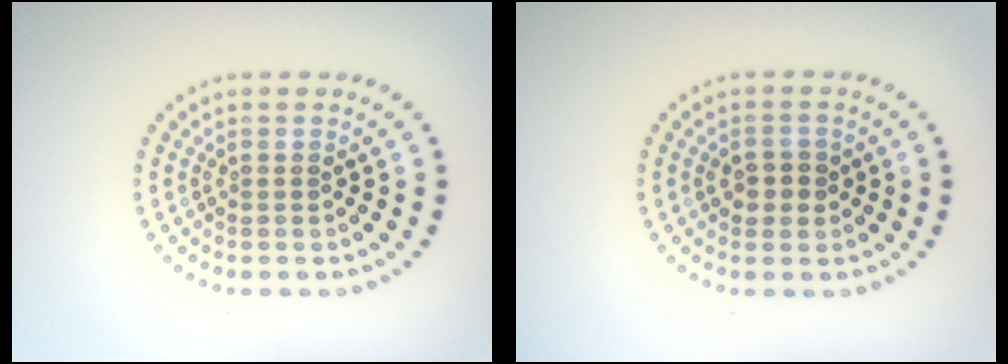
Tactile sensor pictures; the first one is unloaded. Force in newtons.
{"total": 1.8, "press": 1.8, "slide": 0.3}